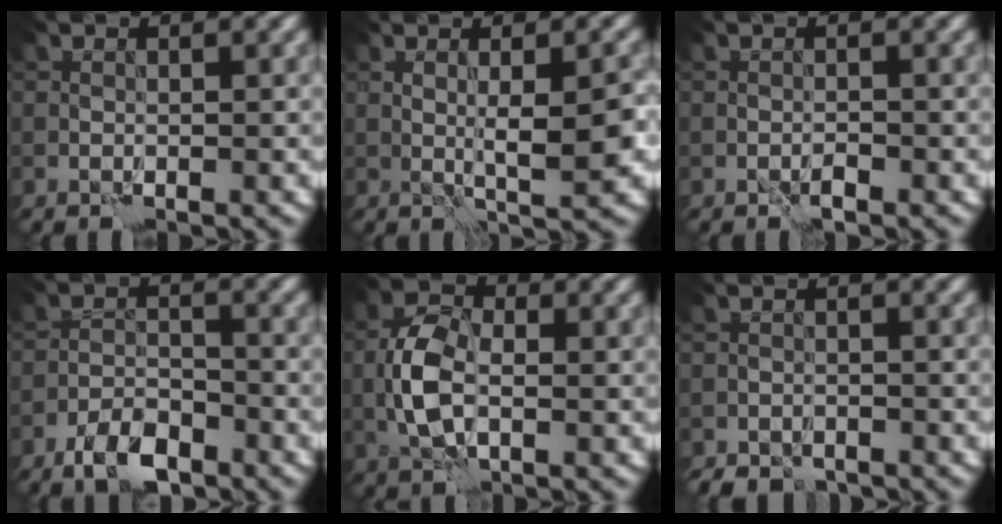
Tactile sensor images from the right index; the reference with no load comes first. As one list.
[{"total": 3.5, "force": [0.6, 0.4, 3.4], "torque": [-0.056, -0.004, 0.017]}, {"total": 0.7, "force": [-0.5, 0.3, 0.4], "torque": [-0.006, 0.001, -0.008]}, {"total": 4.2, "force": [-3.0, 1.6, 2.4], "torque": [-0.037, -0.002, -0.059]}, {"total": 4.8, "force": [-0.6, 2.8, 3.9], "torque": [-0.088, -0.003, -0.016]}, {"total": 2.0, "force": [-1.8, 0.9, 0.3], "torque": [0.000, -0.003, -0.033]}]